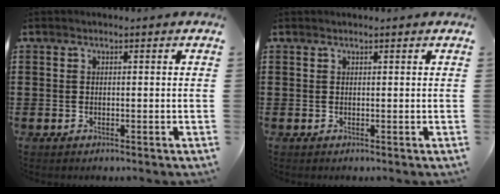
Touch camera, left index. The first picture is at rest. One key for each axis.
{"total": 0.0}